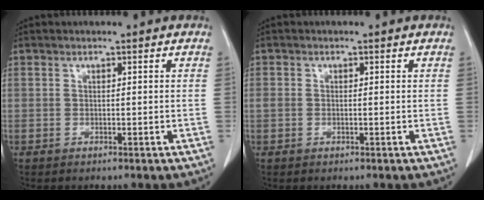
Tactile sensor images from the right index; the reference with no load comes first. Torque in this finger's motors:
{"motor_torque": [-0.06, 0.04, -0.01, 0.02]}